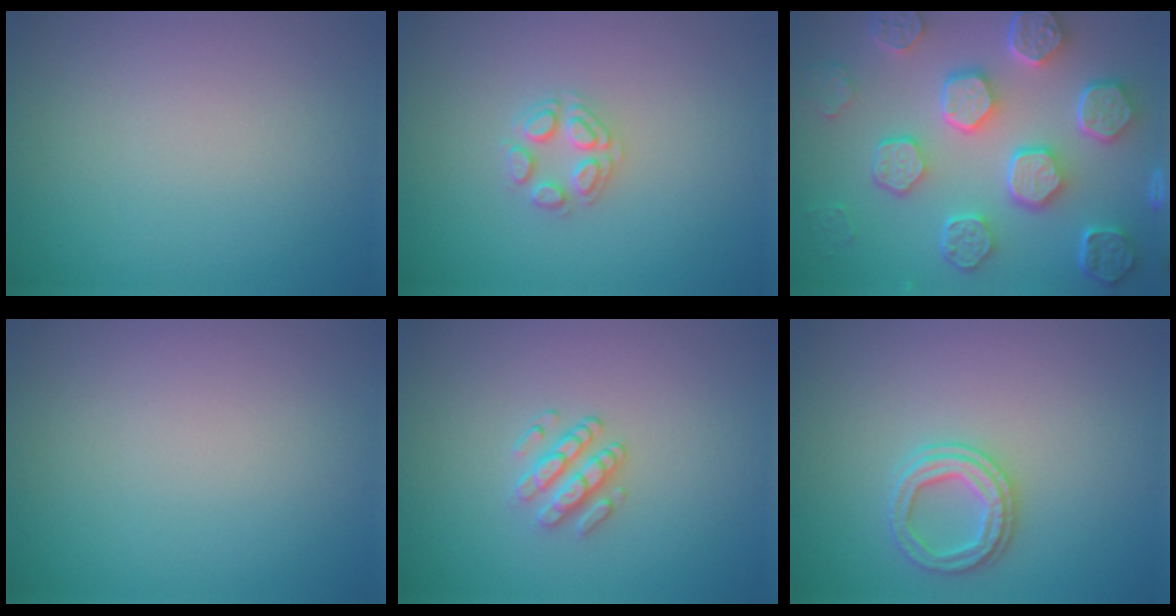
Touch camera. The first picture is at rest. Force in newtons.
{"total": 2.2, "press": 2.2, "slide": 0.2}
{"total": 8.8, "press": 6.6, "slide": 5.9}
{"total": 0.0}
{"total": 2.0, "press": 1.6, "slide": 1.3}
{"total": 2.4, "press": 2.4, "slide": 0.2}